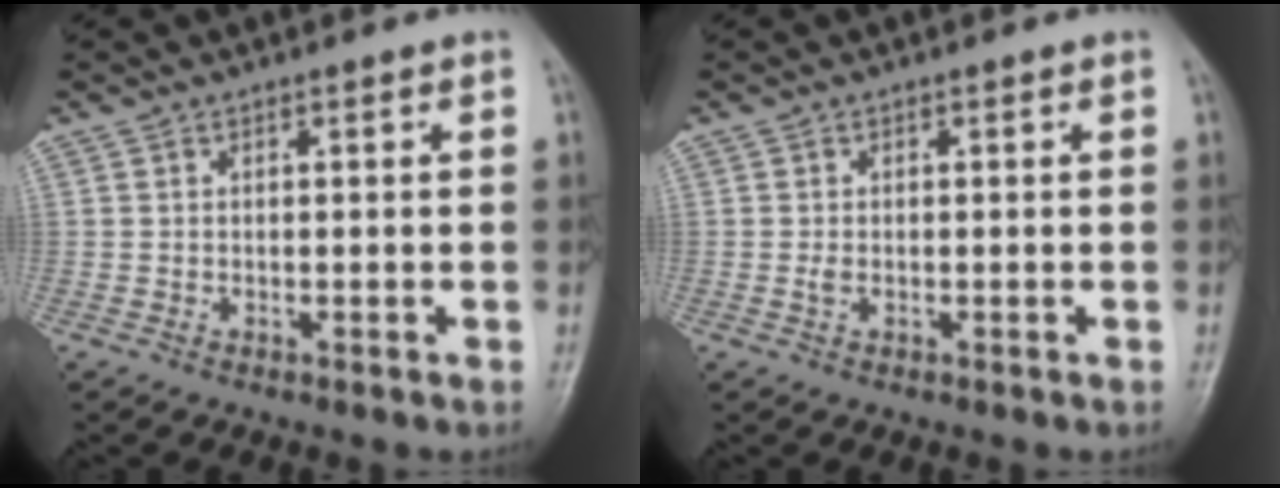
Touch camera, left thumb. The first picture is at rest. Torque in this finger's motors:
{"motor_torque": [-0.05, 0.05, 0.07, 0.00, 0.01]}